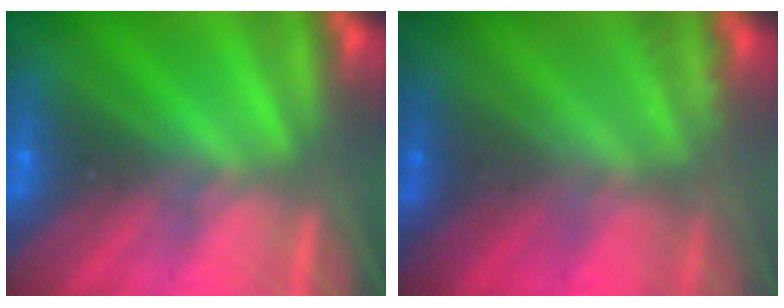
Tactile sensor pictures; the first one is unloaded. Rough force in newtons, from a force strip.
{"total": 2.2}